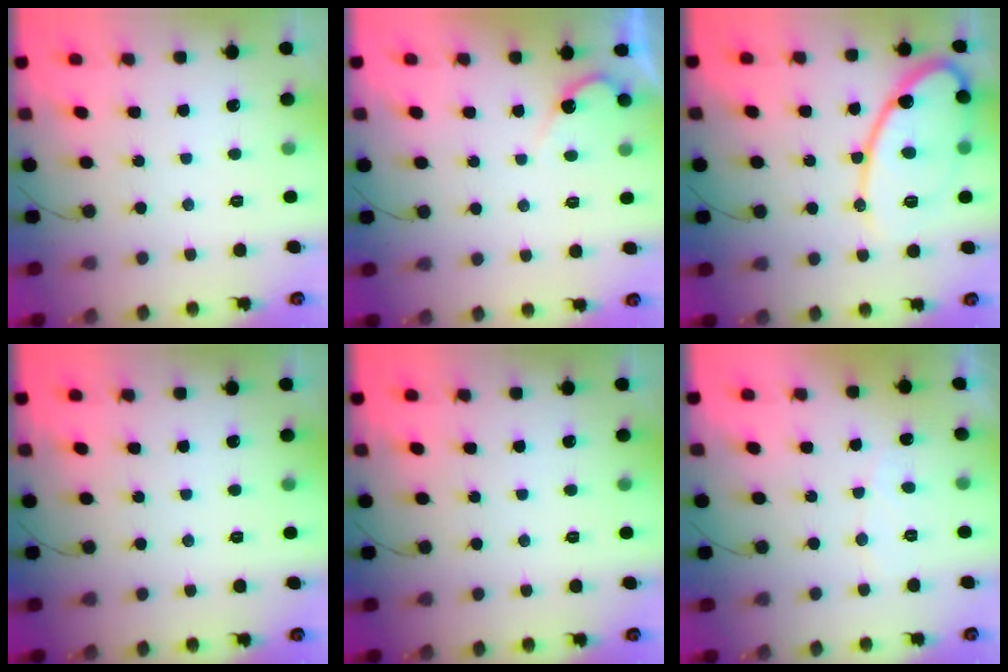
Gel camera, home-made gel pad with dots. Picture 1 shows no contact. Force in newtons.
{"total": 3.9, "press": 3.9, "slide": 0.2}
{"total": 16.0, "press": 16.0, "slide": 1.3}
{"total": 0.0}
{"total": 0.0}
{"total": 3.5, "press": 3.4, "slide": 0.3}